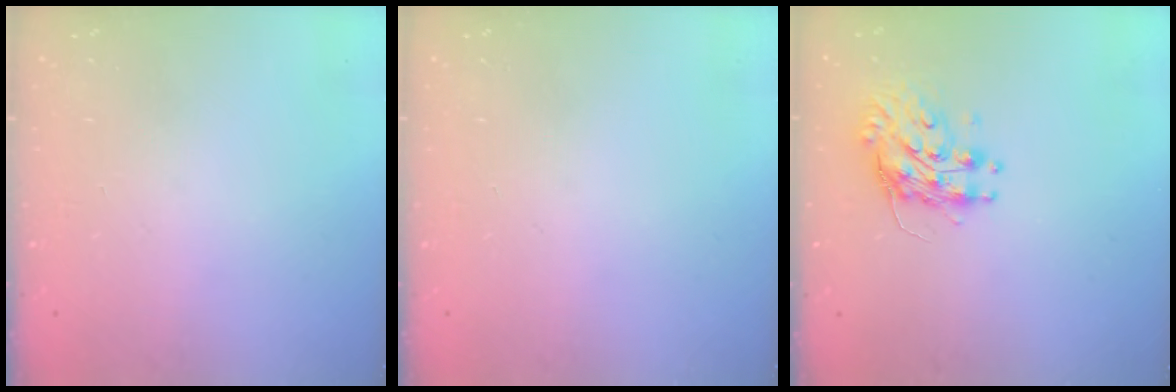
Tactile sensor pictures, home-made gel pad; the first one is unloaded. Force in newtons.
{"total": 0.0}
{"total": 9.0, "press": 9.0, "slide": 0.3}